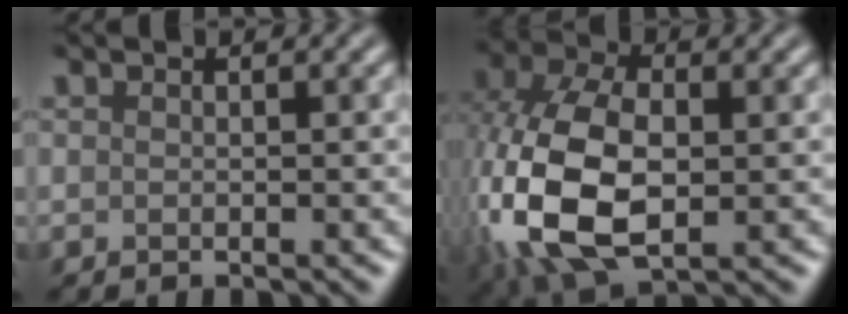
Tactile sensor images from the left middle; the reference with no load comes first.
{"total": 12.4, "force": [-1.9, 8.0, 9.4], "torque": [-0.236, -0.023, -0.032]}